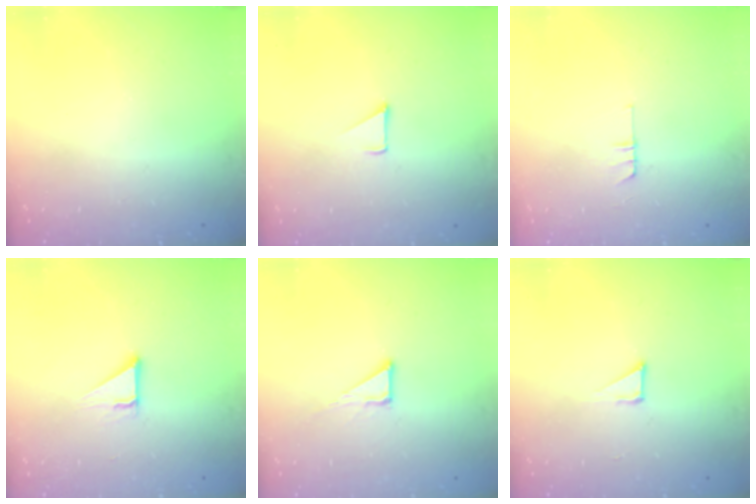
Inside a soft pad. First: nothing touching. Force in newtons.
{"total": 2.3, "press": 2.3, "slide": 0.2}
{"total": 3.7, "press": 3.7, "slide": 0.4}
{"total": 3.4, "press": 3.4, "slide": 0.3}
{"total": 3.3, "press": 3.3, "slide": 0.2}
{"total": 4.3, "press": 4.3, "slide": 0.3}